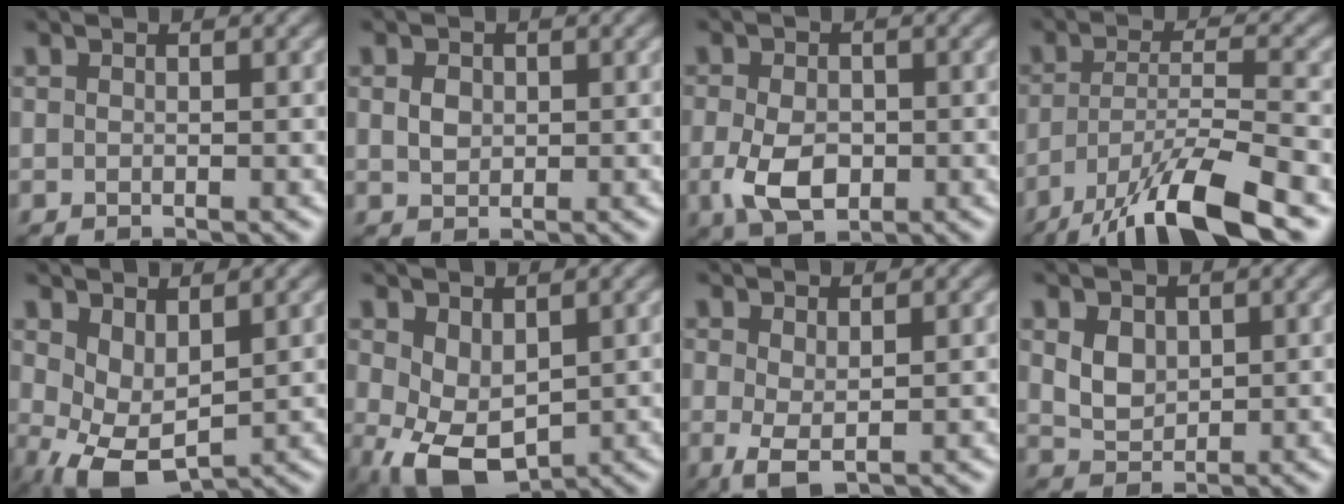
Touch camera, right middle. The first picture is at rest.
{"total": 1.6, "force": [0.3, 1.2, 1.0], "torque": [-0.022, 0.003, 0.003]}
{"total": 4.5, "force": [-1.0, 2.8, 3.3], "torque": [-0.074, -0.006, -0.020]}
{"total": 10.2, "force": [-6.9, 2.2, 7.2], "torque": [-0.130, 0.000, -0.130]}
{"total": 4.7, "force": [0.5, 2.7, 3.9], "torque": [-0.092, -0.009, 0.017]}
{"total": 5.9, "force": [-0.6, 3.8, 4.6], "torque": [-0.110, -0.012, -0.001]}
{"total": 2.4, "force": [0.0, 1.0, 2.2], "torque": [-0.049, -0.004, 0.000]}
{"total": 2.4, "force": [0.8, 1.8, 1.4], "torque": [-0.033, -0.002, 0.019]}